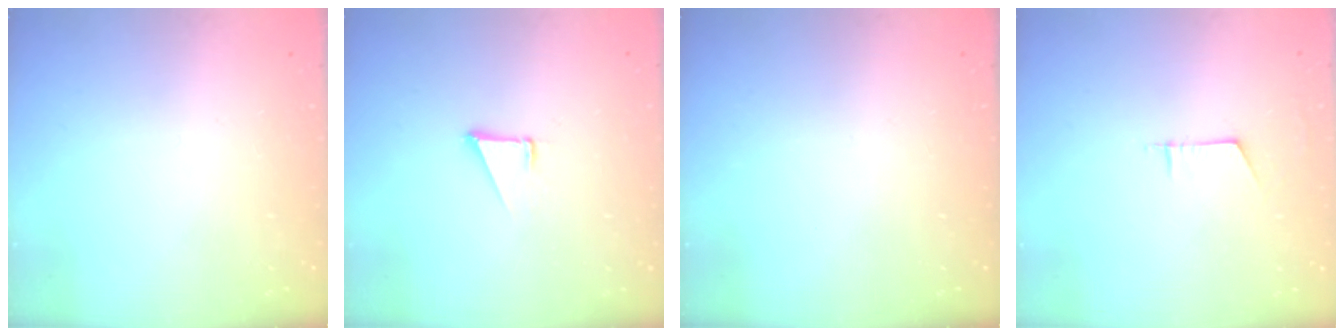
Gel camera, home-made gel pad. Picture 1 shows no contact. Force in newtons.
{"total": 1.7, "press": 1.7, "slide": 0.1}
{"total": 0.0}
{"total": 5.7, "press": 5.7, "slide": 0.5}